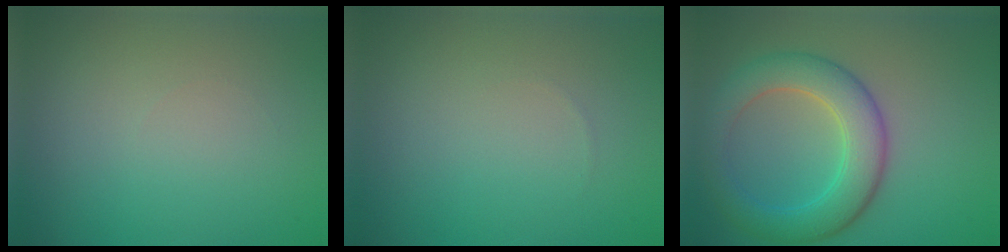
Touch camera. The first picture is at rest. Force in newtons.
{"total": 0.0}
{"total": 6.0, "press": 6.0, "slide": 0.3}